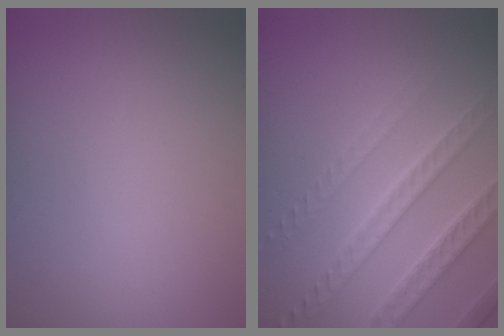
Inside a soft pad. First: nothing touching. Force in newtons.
{"total": 3.9, "press": 3.8, "slide": 1.0}